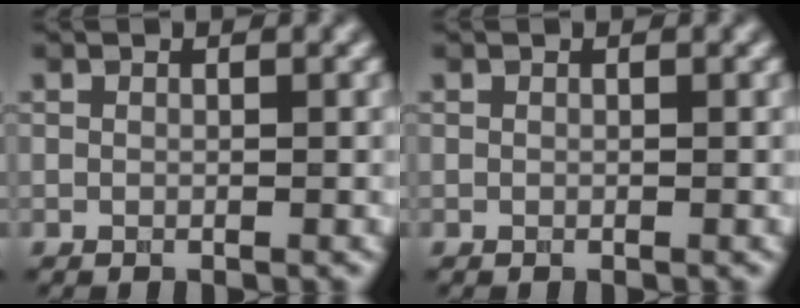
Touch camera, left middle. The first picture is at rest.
{"total": 0.0}